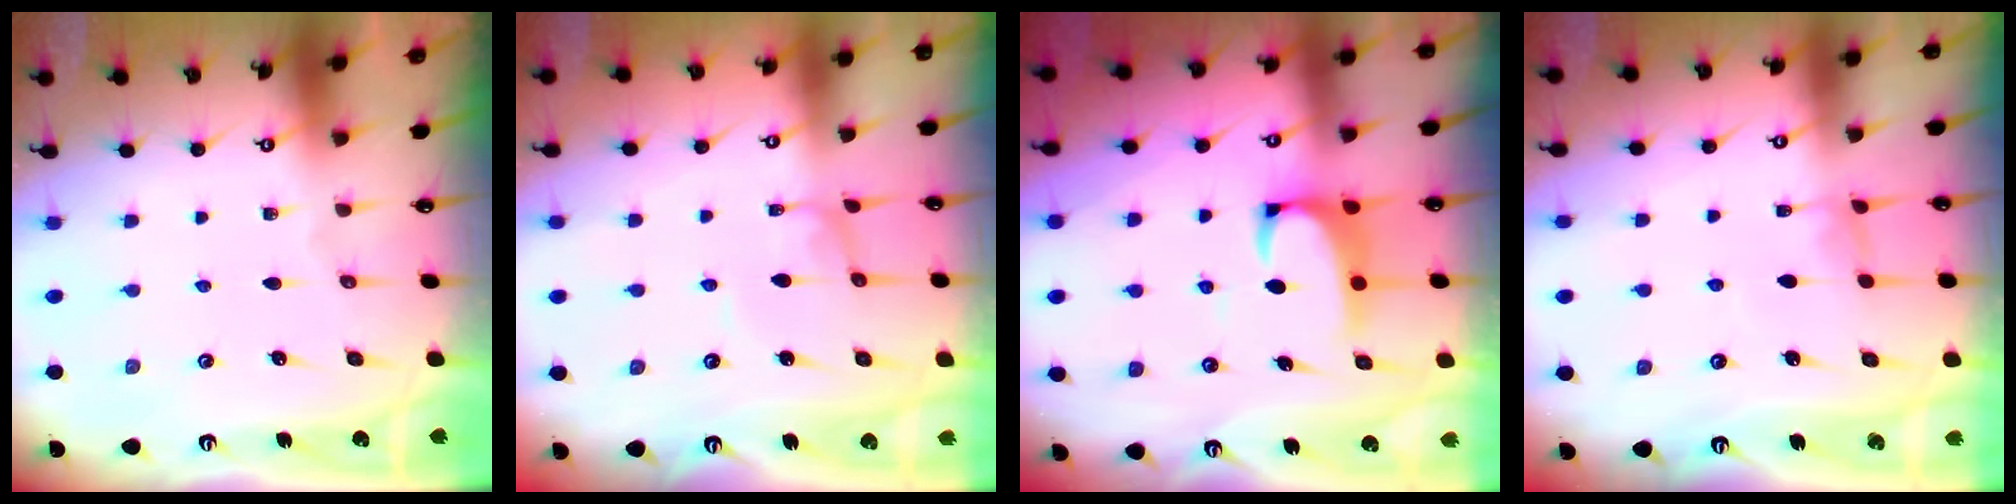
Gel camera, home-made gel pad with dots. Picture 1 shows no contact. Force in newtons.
{"total": 1.5, "press": 1.4, "slide": 0.1}
{"total": 2.1, "press": 1.9, "slide": 0.9}
{"total": 1.5, "press": 1.5, "slide": 0.4}